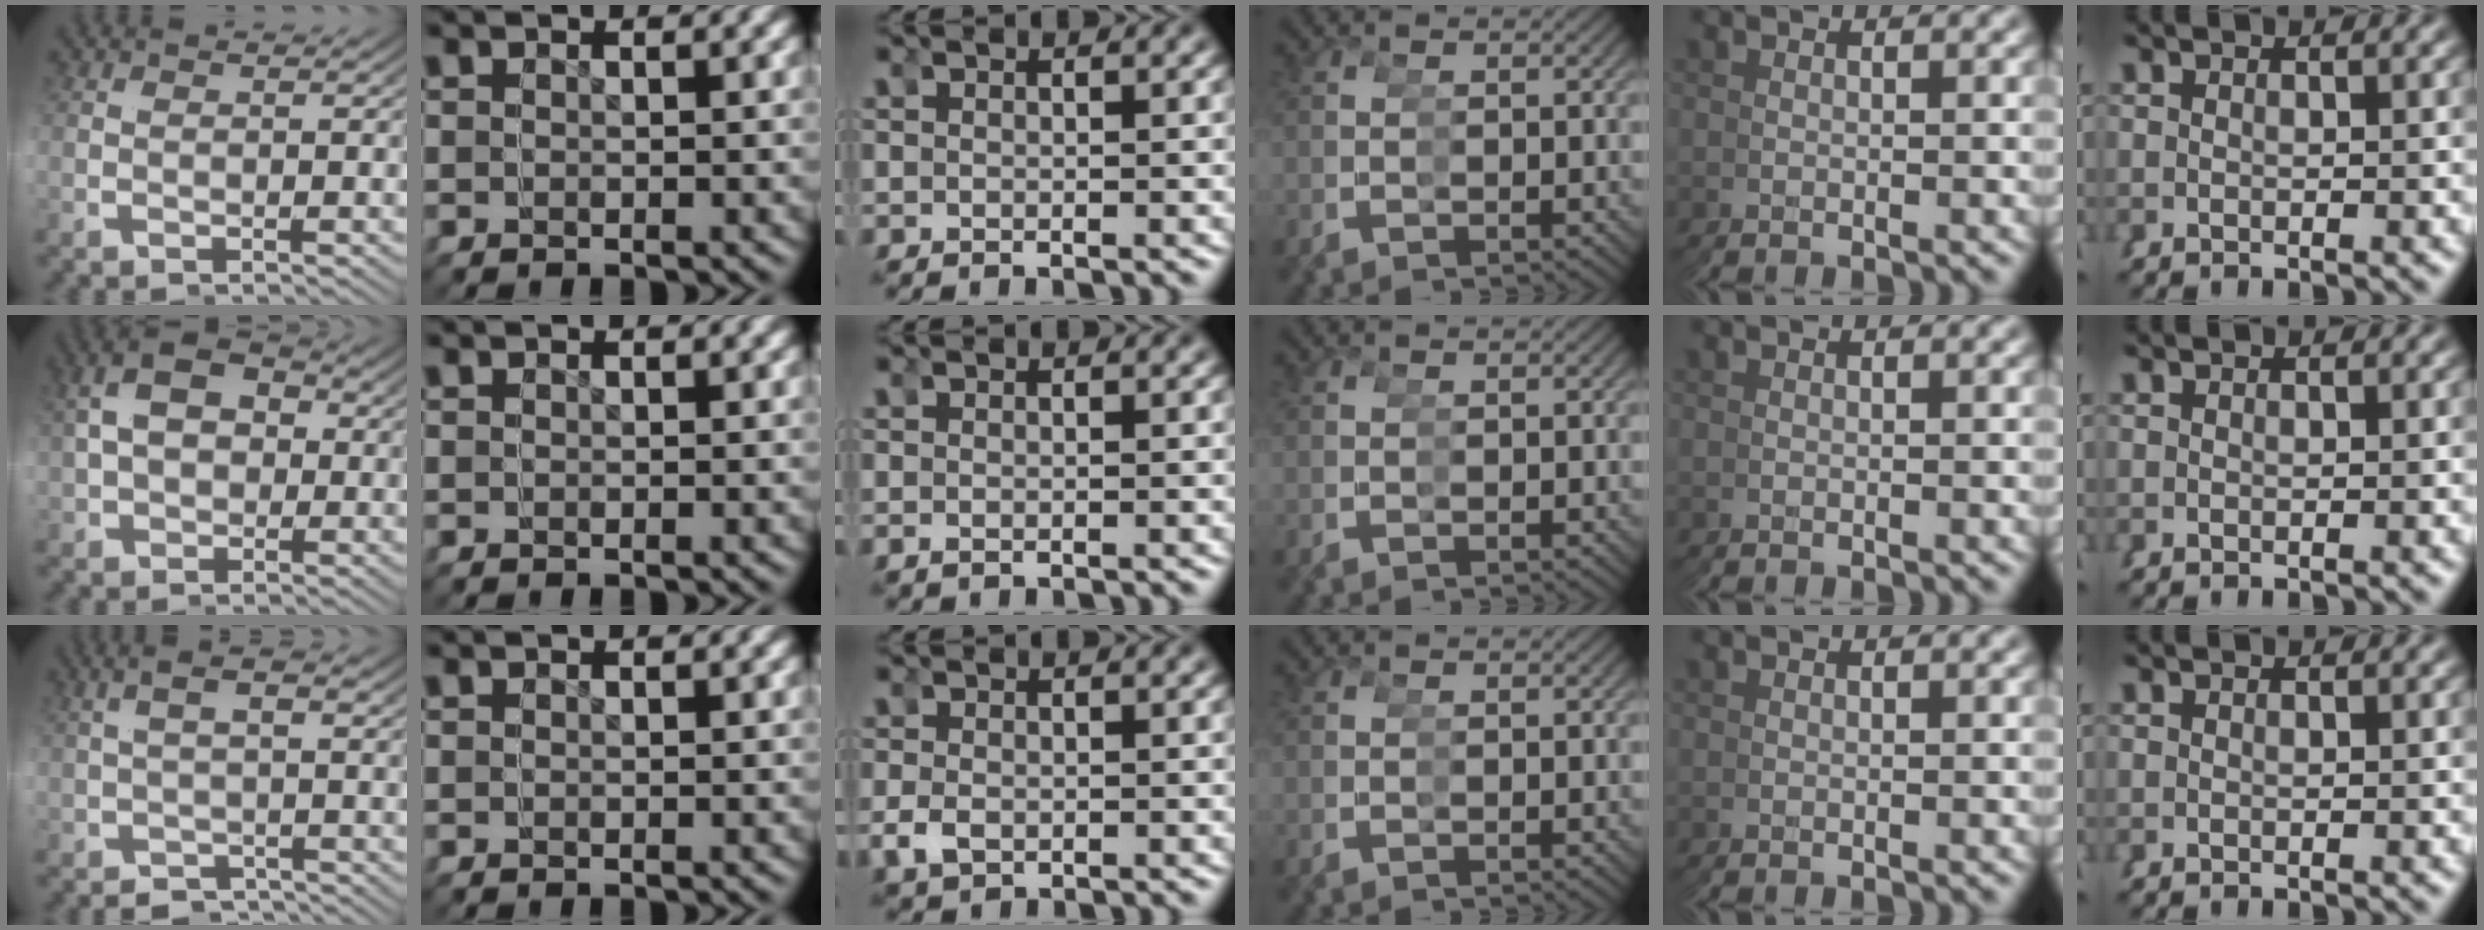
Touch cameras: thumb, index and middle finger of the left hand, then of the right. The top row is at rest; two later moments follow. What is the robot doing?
{"motion": "grasp_and_lifting", "object": "bandage"}